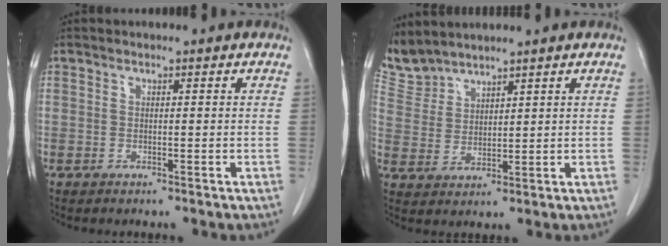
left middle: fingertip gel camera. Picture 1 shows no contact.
{"total": 5.0, "force": [4.9, 0.6, -0.3], "torque": [-0.008, 0.008, 0.115]}